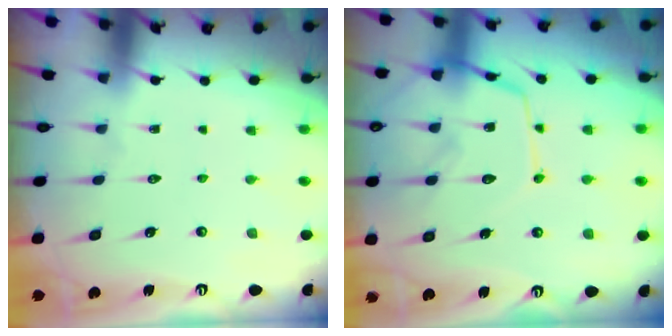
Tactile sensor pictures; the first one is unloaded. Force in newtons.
{"total": 14.1, "press": 14.0, "slide": 1.3}